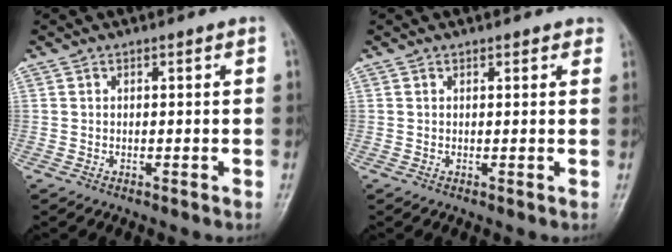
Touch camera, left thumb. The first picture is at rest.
{"total": 1.5, "force": [1.2, 0.7, 0.6], "torque": [0.006, -0.002, 0.008]}